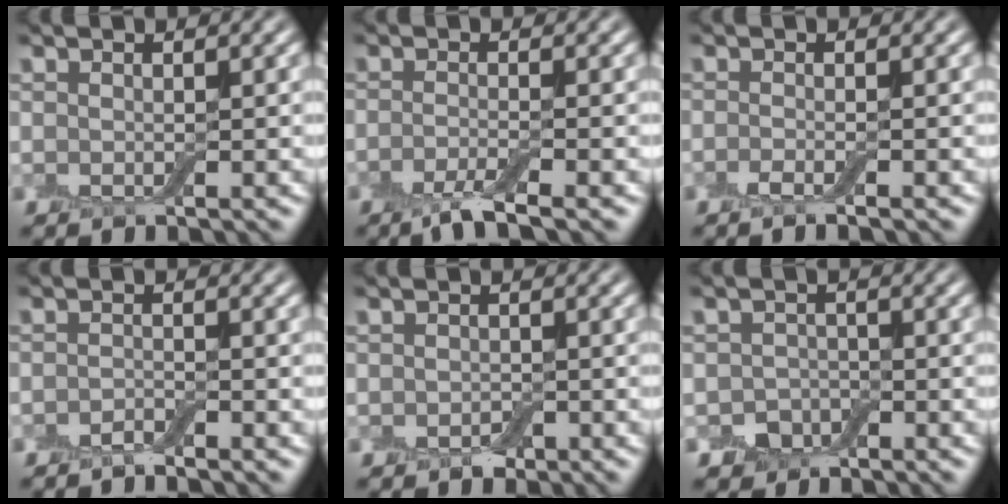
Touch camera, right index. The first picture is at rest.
{"total": 3.0, "force": [-1.8, 0.5, 2.3], "torque": [-0.037, -0.005, -0.047]}
{"total": 1.3, "force": [-0.7, 0.2, 1.0], "torque": [-0.013, -0.006, -0.020]}
{"total": 1.0, "force": [-0.8, 0.1, 0.5], "torque": [-0.010, 0.002, -0.017]}
{"total": 1.0, "force": [-0.5, 0.7, 0.5], "torque": [-0.007, -0.003, -0.009]}
{"total": 2.1, "force": [-1.2, 1.6, 0.7], "torque": [-0.008, 0.000, -0.024]}